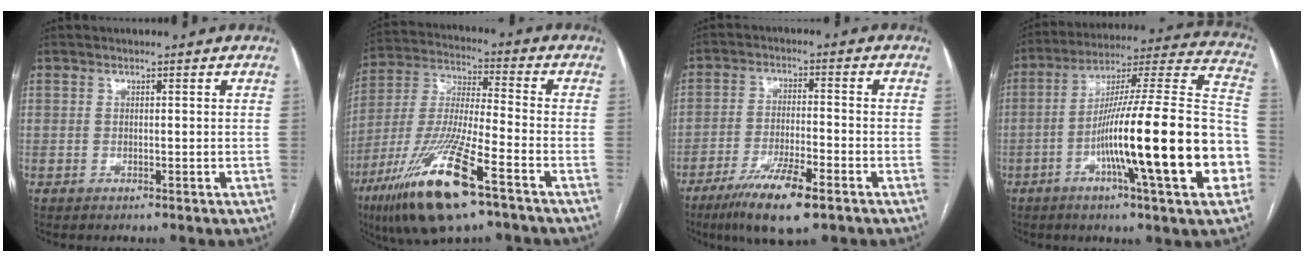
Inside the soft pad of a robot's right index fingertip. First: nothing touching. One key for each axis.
{"total": 18.6, "fx": -10.1, "fy": 2.3, "fz": 15.4, "tx": -0.340, "ty": -0.045, "tz": -0.185}
{"total": 10.4, "fx": -6.5, "fy": 1.5, "fz": 7.9, "tx": -0.146, "ty": -0.022, "tz": -0.110}
{"total": 26.1, "fx": -7.4, "fy": 1.0, "fz": 25.0, "tx": -0.330, "ty": -0.001, "tz": -0.125}